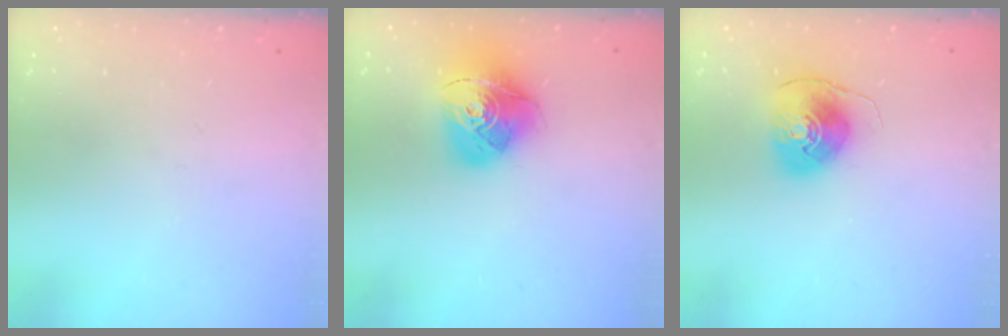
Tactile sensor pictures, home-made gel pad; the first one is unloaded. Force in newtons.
{"total": 16.4, "press": 16.3, "slide": 1.8}
{"total": 8.4, "press": 8.3, "slide": 1.5}